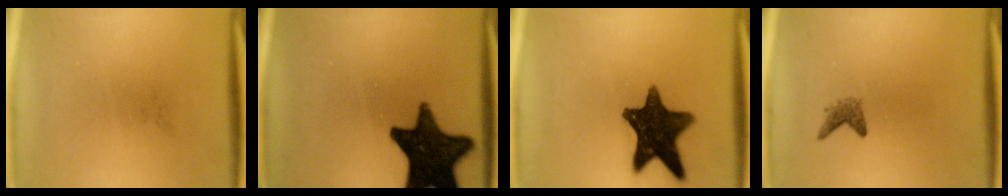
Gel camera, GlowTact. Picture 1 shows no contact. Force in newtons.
{"total": 16.1}
{"total": 14.1}
{"total": 1.4}